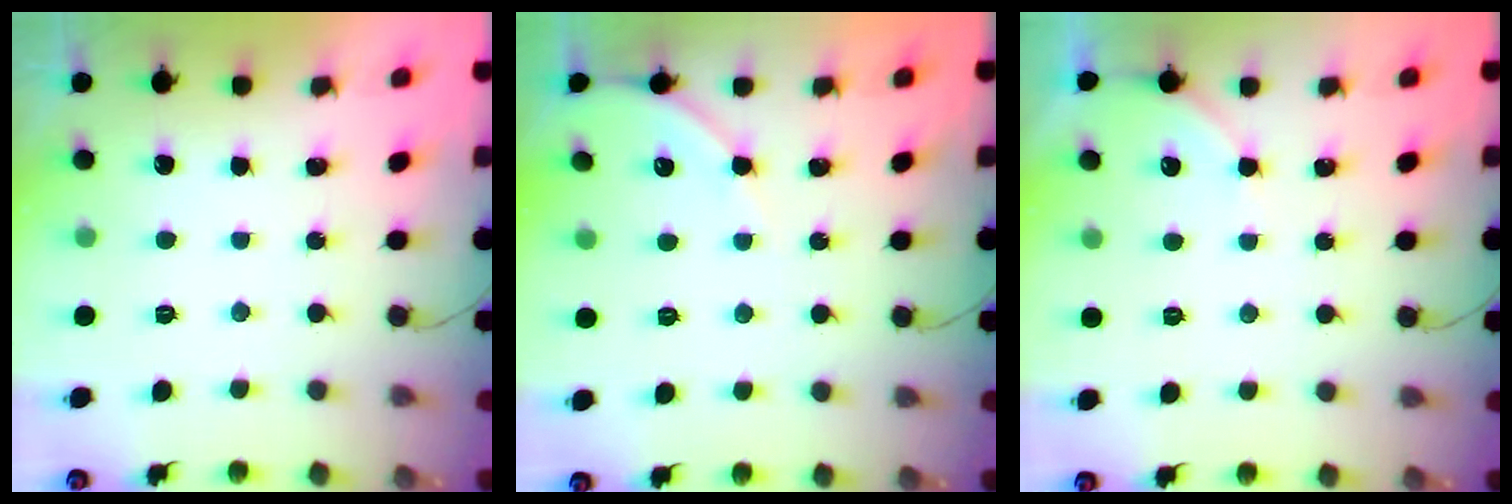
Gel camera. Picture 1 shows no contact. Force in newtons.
{"total": 6.7, "press": 6.7, "slide": 0.8}
{"total": 2.9, "press": 2.9, "slide": 0.4}